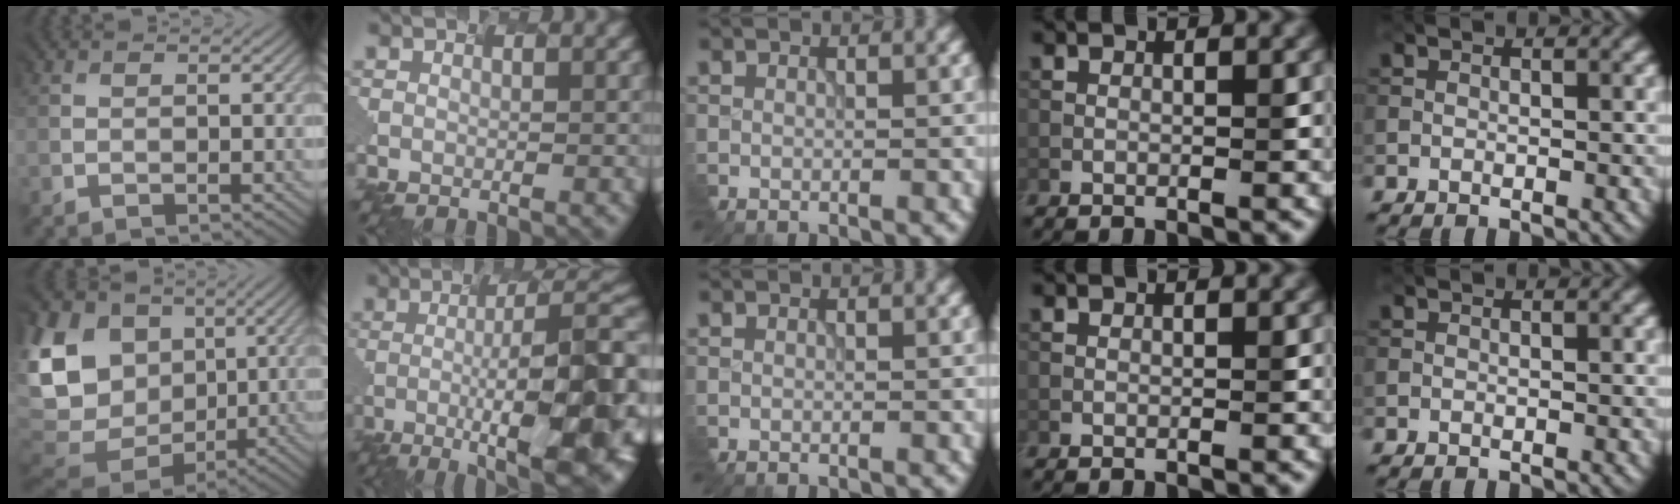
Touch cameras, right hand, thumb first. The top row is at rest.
{"thumb": {"total": 16.8, "force": [3.1, 14.1, 8.5], "torque": [-0.245, 0.002, 0.096]}, "index": {"total": 13.9, "force": [-2.4, 3.8, 13.2], "torque": [-0.145, 0.010, -0.024]}}